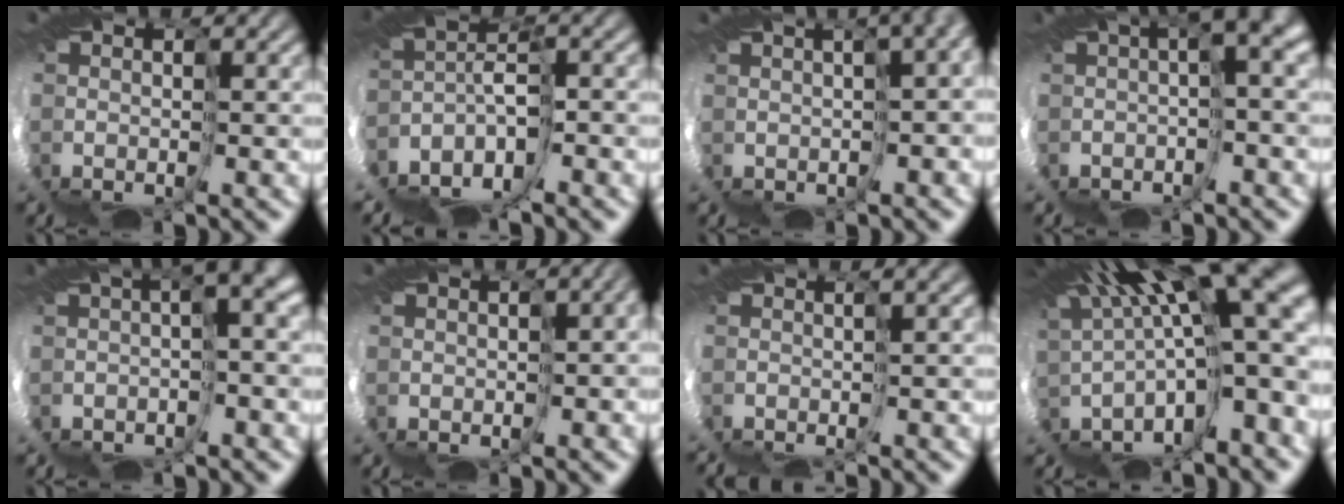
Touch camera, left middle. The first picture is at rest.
{"total": 3.7, "force": [-3.5, -1.2, 0.6], "torque": [-0.040, -0.012, -0.051]}
{"total": 7.6, "force": [-0.2, 1.6, 7.4], "torque": [-0.078, 0.035, 0.017]}
{"total": 3.2, "force": [0.3, -2.7, 1.7], "torque": [-0.038, 0.001, 0.002]}
{"total": 3.1, "force": [-0.2, -2.9, 1.1], "torque": [-0.032, -0.004, -0.007]}
{"total": 2.0, "force": [-0.6, 0.7, 1.7], "torque": [-0.027, 0.006, 0.011]}
{"total": 5.1, "force": [-3.4, -3.1, -2.1], "torque": [0.015, -0.017, -0.025]}
{"total": 10.9, "force": [4.0, 0.8, 10.1], "torque": [-0.153, -0.032, 0.110]}